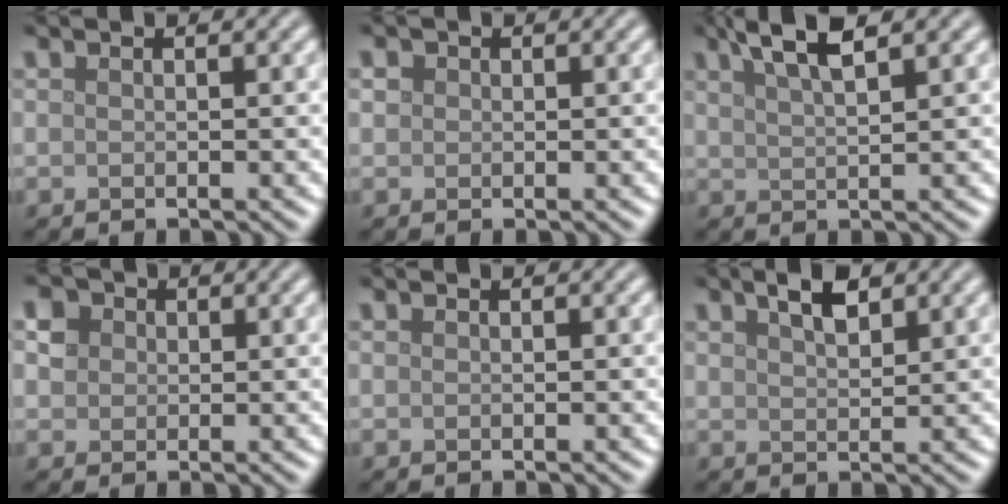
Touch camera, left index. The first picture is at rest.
{"total": 1.0, "force": [0.2, 0.9, 0.2], "torque": [0.001, 0.001, 0.001]}
{"total": 4.0, "force": [2.7, 0.9, 2.9], "torque": [-0.042, 0.012, 0.046]}
{"total": 2.5, "force": [0.8, 2.2, 0.9], "torque": [-0.021, 0.006, 0.017]}
{"total": 0.0}
{"total": 2.5, "force": [1.6, 0.9, 1.6], "torque": [-0.030, 0.005, 0.031]}